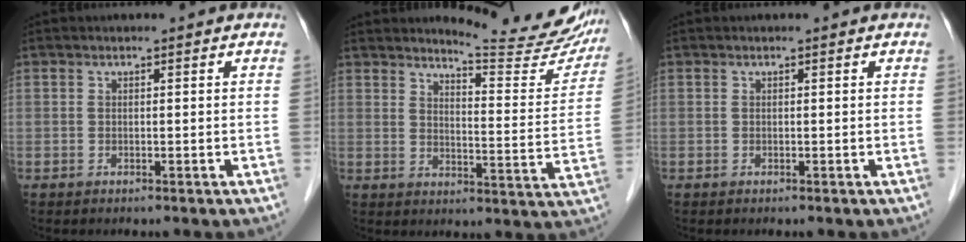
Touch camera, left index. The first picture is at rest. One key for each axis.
{"total": 15.8, "fx": 15.0, "fy": 1.6, "fz": 4.6, "tx": -0.053, "ty": -0.082, "tz": 0.168}
{"total": 0.0}